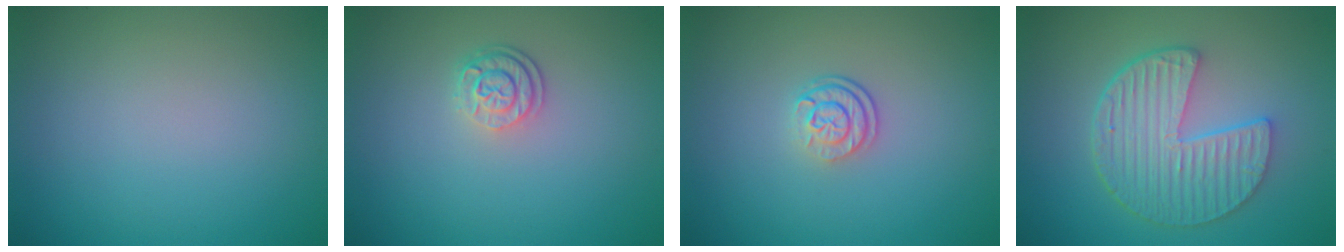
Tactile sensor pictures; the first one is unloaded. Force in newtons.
{"total": 2.5, "press": 1.9, "slide": 1.6}
{"total": 2.6, "press": 1.9, "slide": 1.8}
{"total": 6.2, "press": 4.7, "slide": 4.0}